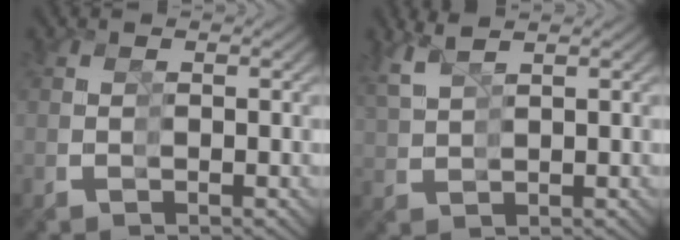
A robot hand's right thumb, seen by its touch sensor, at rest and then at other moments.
{"total": 2.9, "force": [2.4, -1.1, -1.1], "torque": [0.016, 0.022, 0.043]}